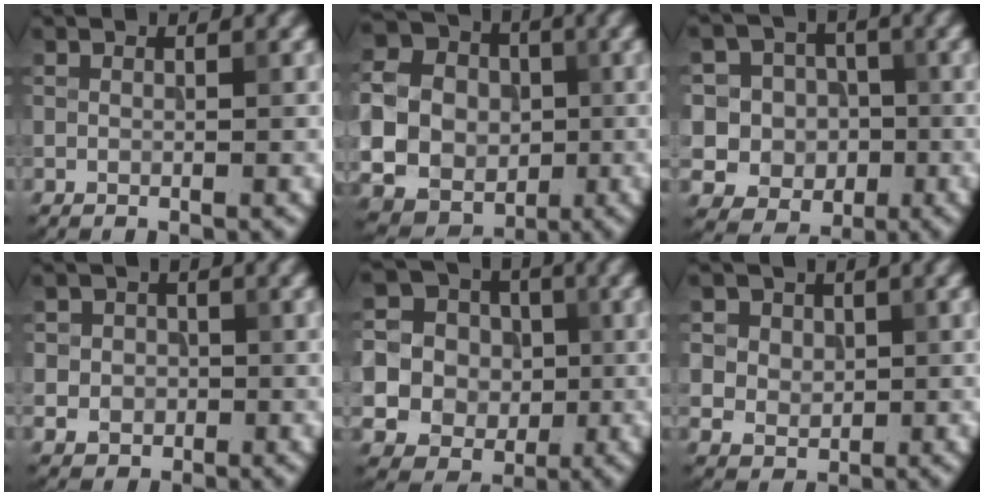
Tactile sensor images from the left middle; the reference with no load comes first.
{"total": 10.5, "force": [-1.0, 9.2, 4.9], "torque": [-0.117, -0.011, -0.032]}
{"total": 7.9, "force": [-0.3, 7.6, 2.2], "torque": [-0.042, 0.029, -0.031]}
{"total": 3.0, "force": [-0.3, 2.8, 1.0], "torque": [0.002, 0.003, -0.022]}
{"total": 11.0, "force": [-1.0, 10.4, 3.3], "torque": [-0.108, 0.013, -0.031]}
{"total": 5.8, "force": [2.2, 4.8, 2.5], "torque": [-0.049, 0.016, 0.025]}